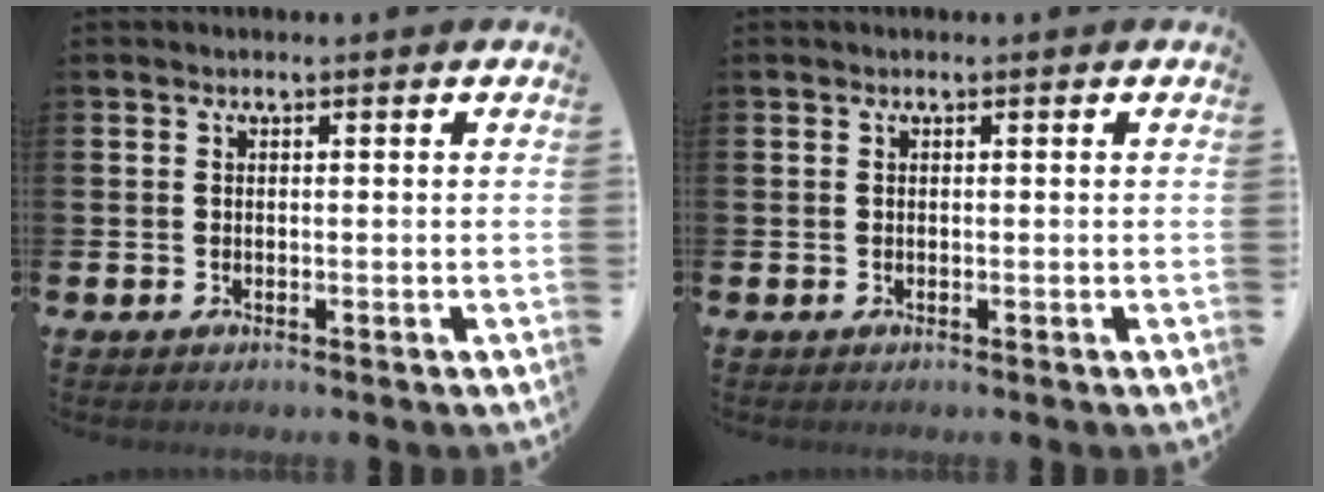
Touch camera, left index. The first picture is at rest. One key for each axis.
{"total": 0.0}